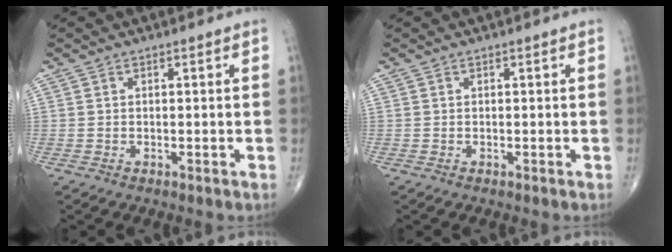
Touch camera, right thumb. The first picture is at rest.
{"total": 0.0}